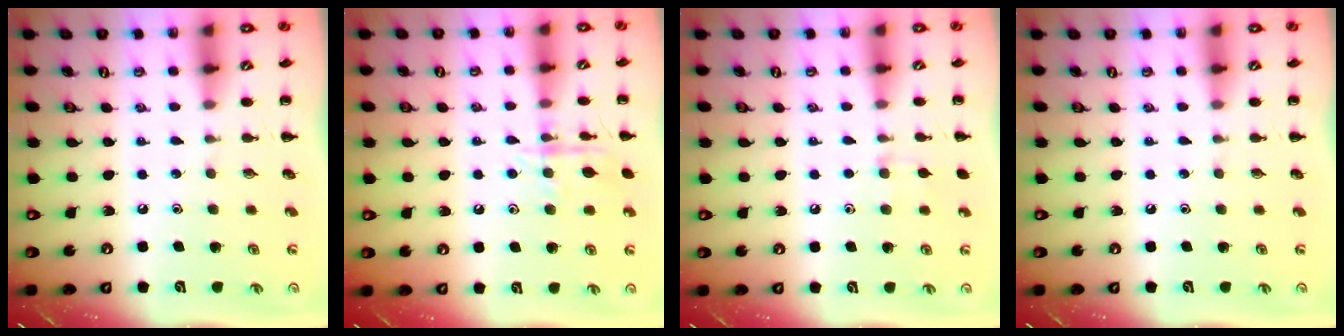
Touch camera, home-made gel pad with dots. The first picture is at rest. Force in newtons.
{"total": 10.6, "press": 10.6, "slide": 0.6}
{"total": 6.1, "press": 5.6, "slide": 2.4}
{"total": 0.0}